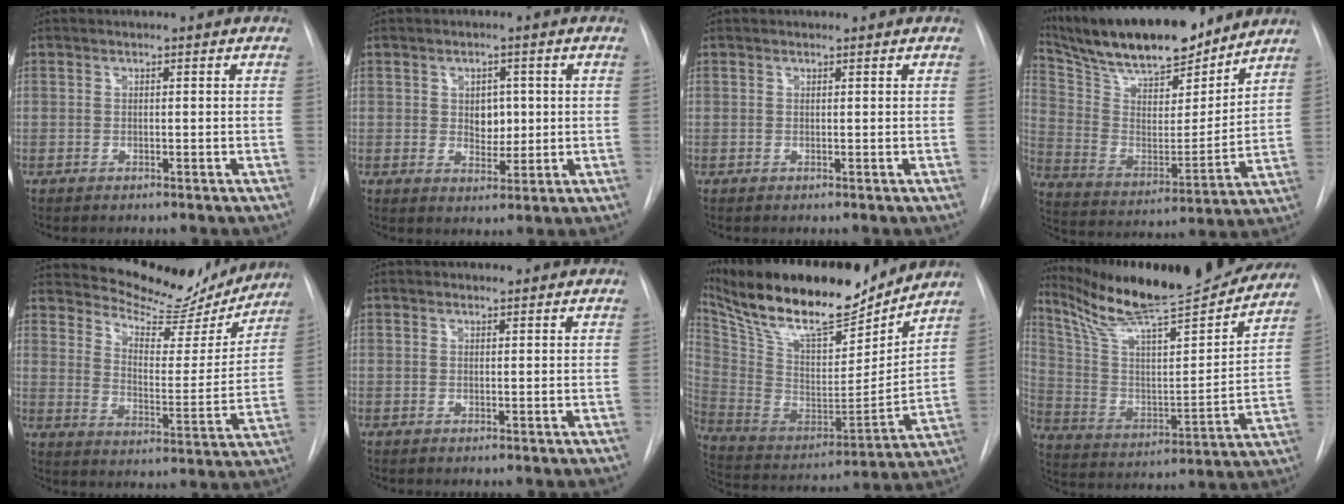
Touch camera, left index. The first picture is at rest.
{"total": 3.8, "force": [0.7, 2.7, 2.6], "torque": [-0.031, 0.002, 0.016]}
{"total": 0.0}
{"total": 23.2, "force": [20.0, 5.2, 10.6], "torque": [-0.197, 0.004, 0.327]}
{"total": 17.3, "force": [16.2, 4.4, 4.1], "torque": [-0.058, -0.031, 0.219]}
{"total": 0.7, "force": [0.7, 0.2, 0.0], "torque": [-0.008, -0.001, 0.011]}
{"total": 24.5, "force": [20.2, 6.0, 12.5], "torque": [-0.236, -0.001, 0.340]}
{"total": 27.0, "force": [24.2, 2.7, 11.7], "torque": [-0.199, -0.040, 0.360]}